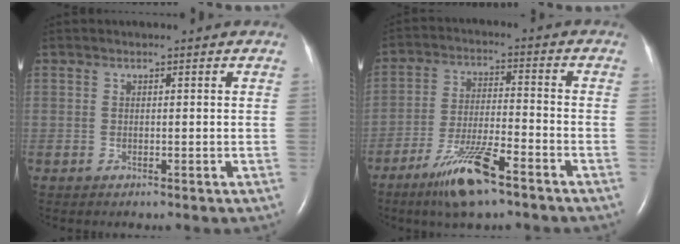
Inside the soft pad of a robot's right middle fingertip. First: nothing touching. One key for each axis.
{"total": 10.3, "fx": -6.8, "fy": 1.4, "fz": 7.6, "tx": -0.151, "ty": -0.020, "tz": -0.123}